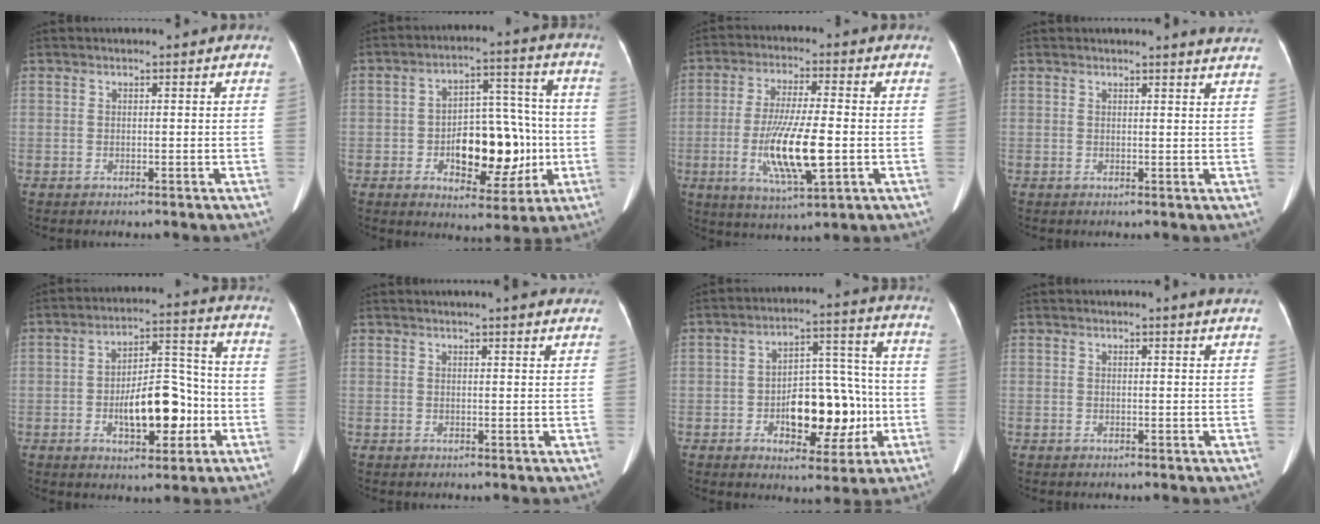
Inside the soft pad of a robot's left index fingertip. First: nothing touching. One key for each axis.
{"total": 14.0, "fx": -2.8, "fy": 6.9, "fz": 11.9, "tx": -0.176, "ty": 0.028, "tz": -0.031}
{"total": 12.0, "fx": -2.4, "fy": 1.9, "fz": 11.6, "tx": -0.227, "ty": -0.015, "tz": -0.040}
{"total": 4.4, "fx": 4.2, "fy": -0.4, "fz": 1.1, "tx": -0.015, "ty": -0.010, "tz": 0.027}
{"total": 11.0, "fx": -3.0, "fy": 4.9, "fz": 9.4, "tx": -0.152, "ty": 0.022, "tz": -0.043}
{"total": 8.8, "fx": 8.0, "fy": 0.8, "fz": 3.7, "tx": -0.042, "ty": 0.013, "tz": 0.080}
{"total": 13.0, "fx": -3.1, "fy": 6.5, "fz": 10.8, "tx": -0.156, "ty": 0.030, "tz": -0.038}
{"total": 3.4, "fx": 3.2, "fy": -0.6, "fz": 1.2, "tx": -0.017, "ty": -0.005, "tz": 0.024}